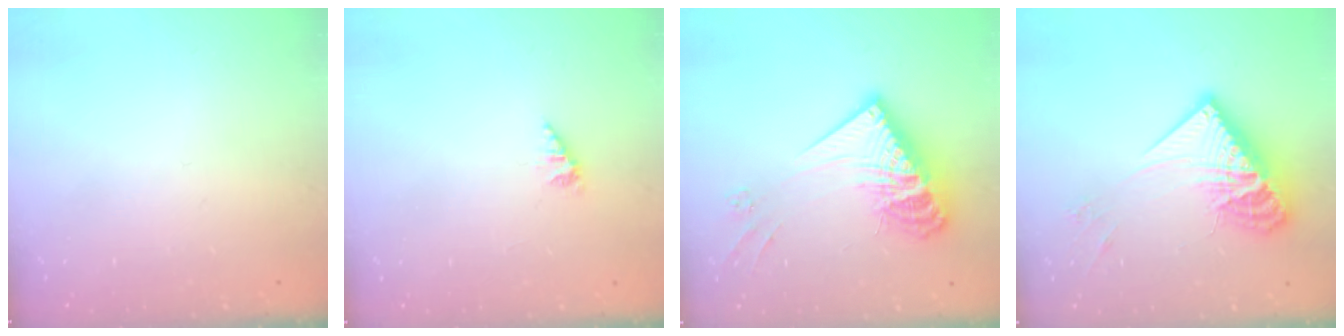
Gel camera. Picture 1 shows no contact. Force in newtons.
{"total": 2.1, "press": 2.1, "slide": 0.3}
{"total": 19.1, "press": 19.0, "slide": 2.3}
{"total": 16.8, "press": 16.8, "slide": 1.5}